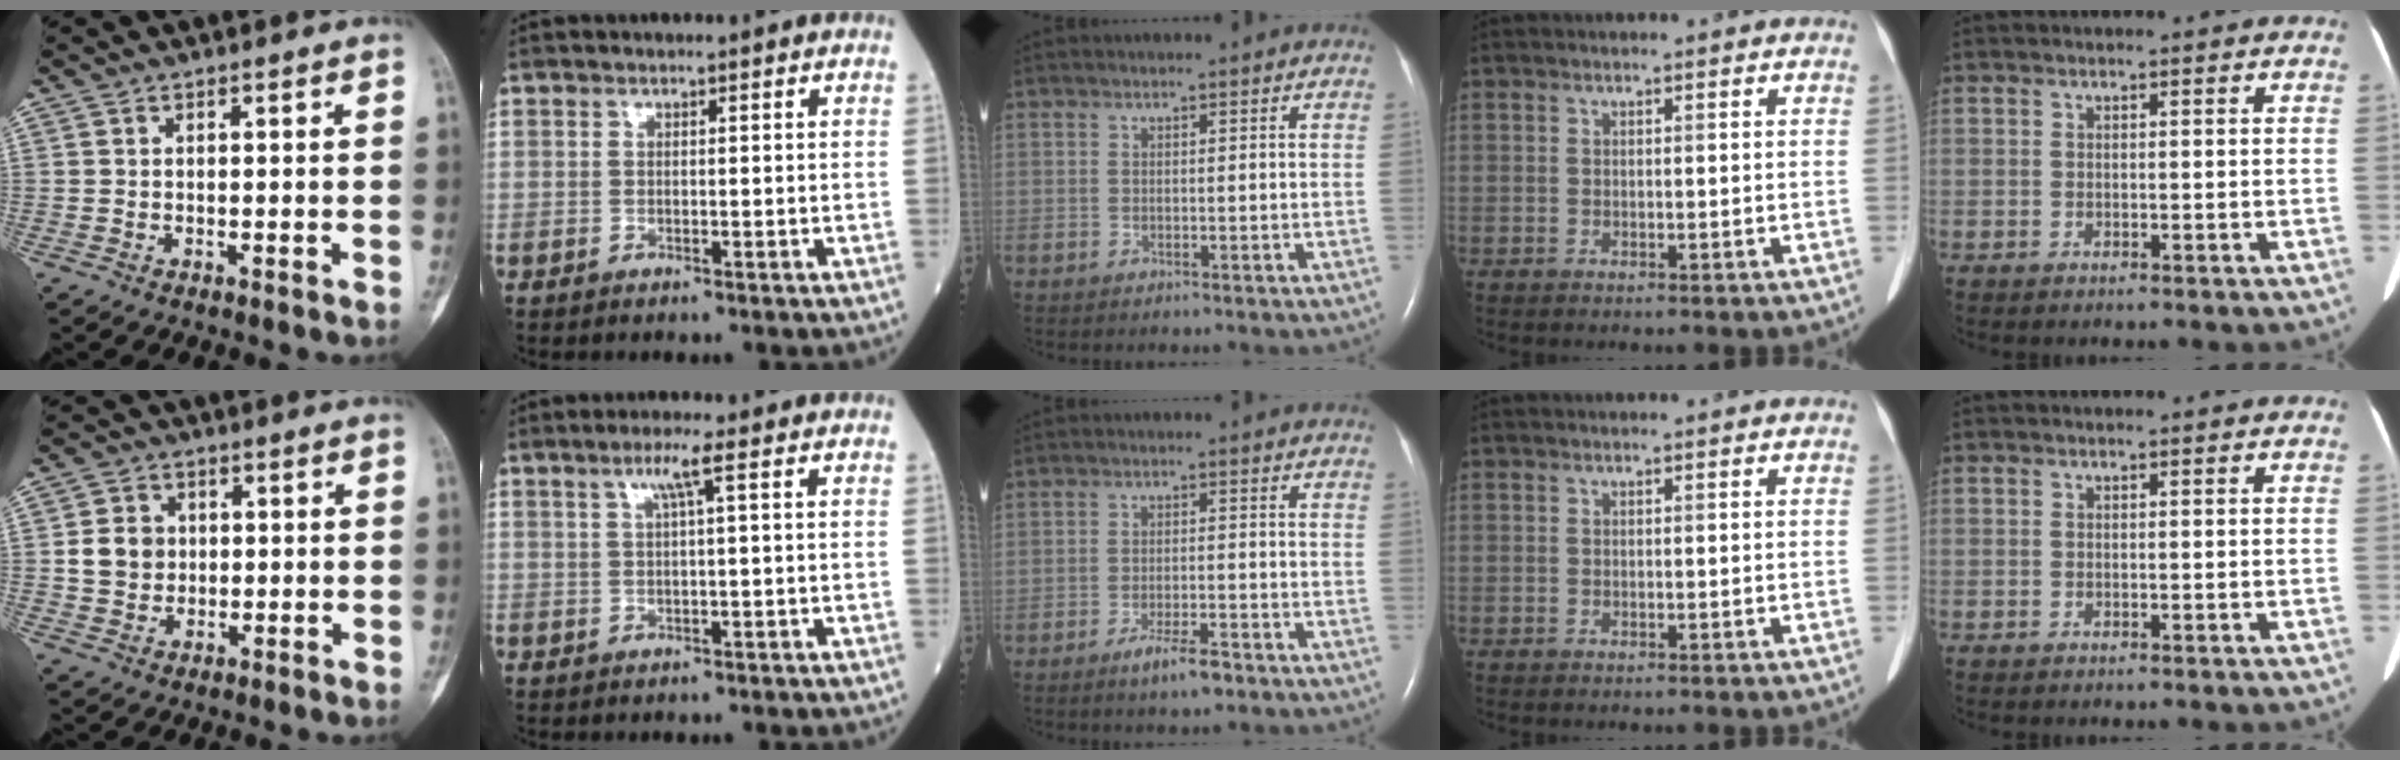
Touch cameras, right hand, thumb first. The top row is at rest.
{"thumb": {"total": 6.0, "force": [0.5, 5.3, 2.8], "torque": [-0.027, 0.001, 0.008]}, "index": {"total": 2.9, "force": [1.2, -0.5, 2.6], "torque": [-0.056, 0.006, 0.025]}, "middle": {"total": 4.3, "force": [-3.1, 0.7, 3.0], "torque": [-0.058, -0.004, -0.052]}}